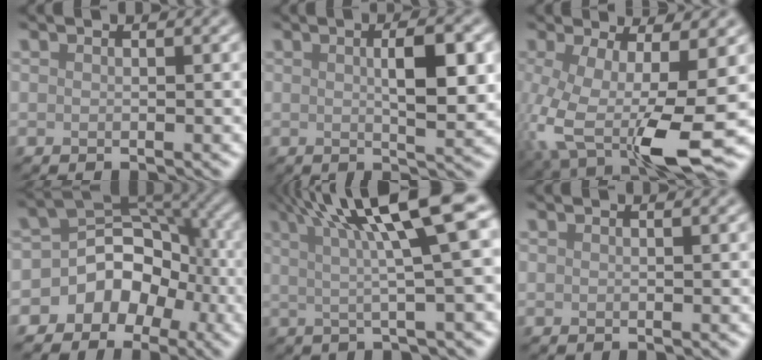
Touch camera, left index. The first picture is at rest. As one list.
[{"total": 5.1, "force": [0.7, 1.1, 4.9], "torque": [-0.075, 0.004, 0.012]}, {"total": 11.0, "force": [-2.2, 4.2, 9.9], "torque": [-0.188, -0.032, -0.030]}, {"total": 6.4, "force": [-2.2, 5.2, 3.0], "torque": [-0.009, 0.024, -0.057]}, {"total": 10.2, "force": [3.8, 1.6, 9.3], "torque": [-0.104, 0.025, 0.052]}, {"total": 0.0}]